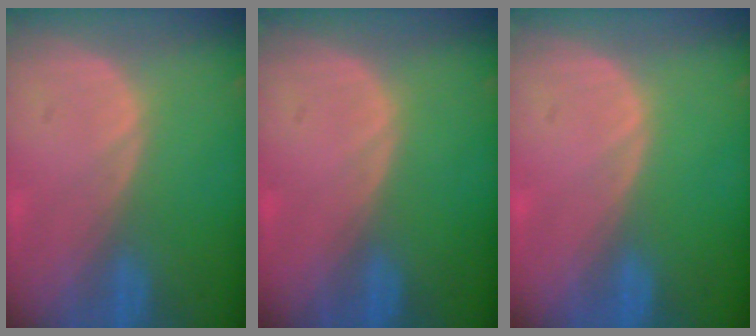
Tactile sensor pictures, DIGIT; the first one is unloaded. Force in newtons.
{"total": 0.0}
{"total": 0.0}